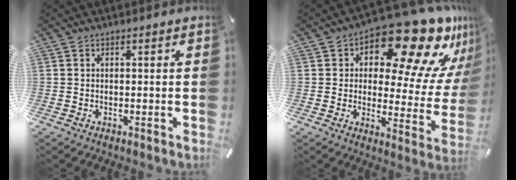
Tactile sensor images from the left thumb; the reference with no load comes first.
{"total": 19.4, "force": [13.2, 8.0, 11.7], "torque": [-0.150, -0.117, 0.217]}